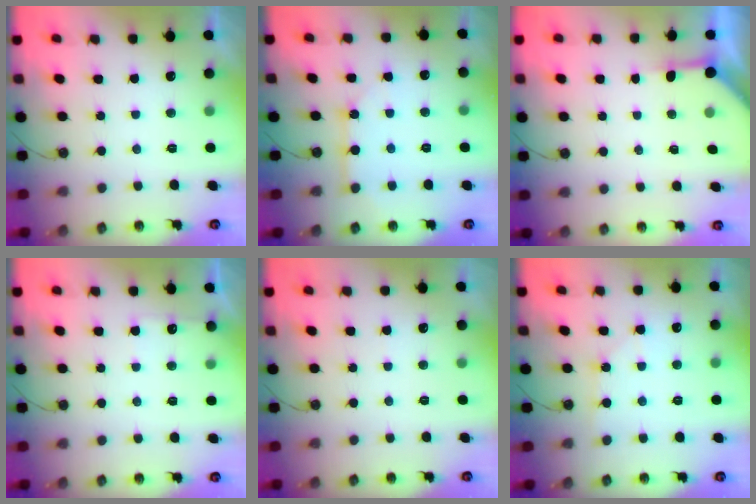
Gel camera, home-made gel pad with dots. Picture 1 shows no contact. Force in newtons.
{"total": 7.7, "press": 7.7, "slide": 0.8}
{"total": 3.7, "press": 3.7, "slide": 0.4}
{"total": 5.9, "press": 5.9, "slide": 0.7}
{"total": 2.5, "press": 2.4, "slide": 0.4}
{"total": 5.2, "press": 5.2, "slide": 0.6}